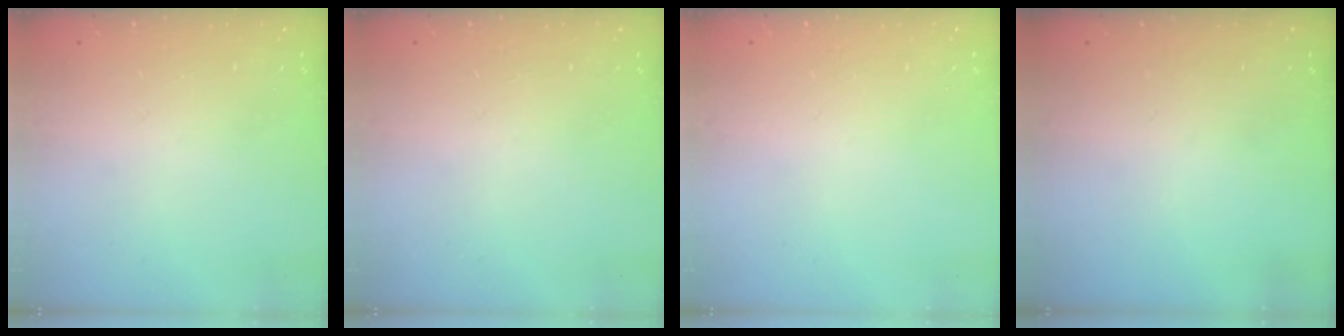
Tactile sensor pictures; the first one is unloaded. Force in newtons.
{"total": 0.0}
{"total": 0.0}
{"total": 0.0}